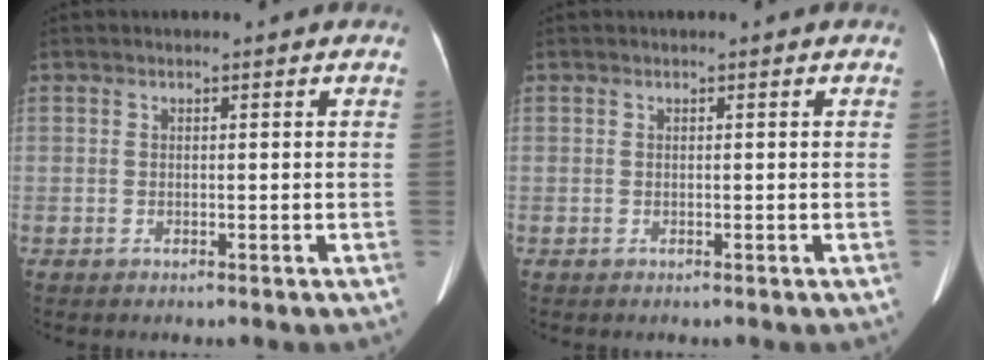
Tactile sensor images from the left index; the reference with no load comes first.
{"total": 0.0}